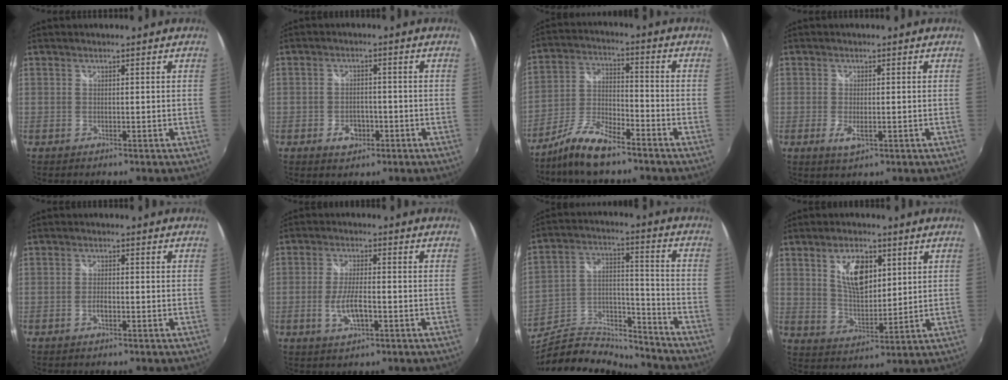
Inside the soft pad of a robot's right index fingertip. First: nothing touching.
{"total": 4.4, "force": [-2.0, 3.1, 2.4], "torque": [-0.049, 0.002, -0.029]}
{"total": 10.4, "force": [-8.0, 2.7, 6.1], "torque": [-0.133, 0.000, -0.153]}
{"total": 3.4, "force": [-1.2, 1.2, 3.0], "torque": [-0.059, -0.010, -0.018]}
{"total": 2.0, "force": [-0.9, 0.8, 1.7], "torque": [-0.036, 0.000, -0.018]}
{"total": 6.2, "force": [-1.9, 1.9, 5.5], "torque": [-0.113, -0.006, -0.033]}
{"total": 15.9, "force": [-13.7, 5.8, 5.7], "torque": [-0.118, 0.035, -0.230]}
{"total": 9.4, "force": [3.8, 4.6, 7.3], "torque": [-0.130, 0.005, 0.074]}